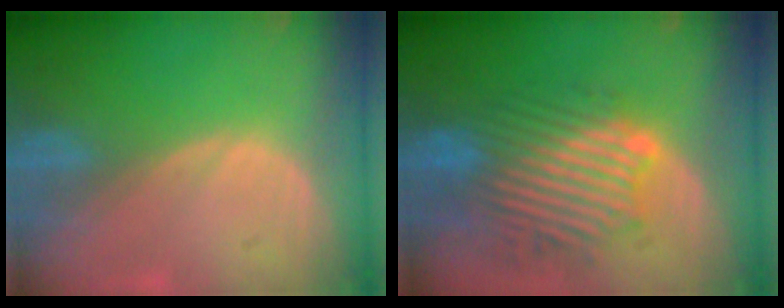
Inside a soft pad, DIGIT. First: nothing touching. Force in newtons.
{"total": 10.5, "press": 10.0, "slide": 3.2}